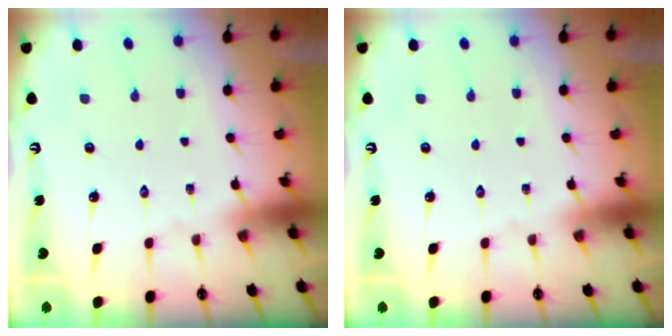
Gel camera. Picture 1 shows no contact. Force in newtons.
{"total": 0.0}